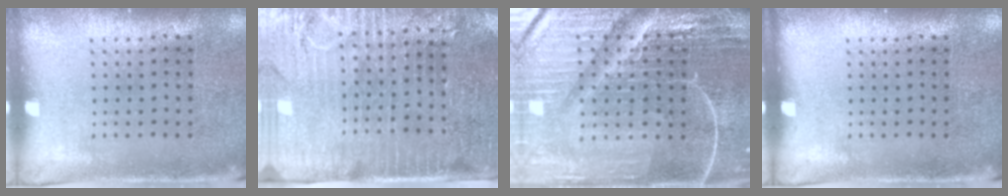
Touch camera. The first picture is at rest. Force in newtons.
{"total": 3.7, "press": 3.2, "slide": 1.7}
{"total": 7.0, "press": 6.1, "slide": 3.4}
{"total": 0.0}